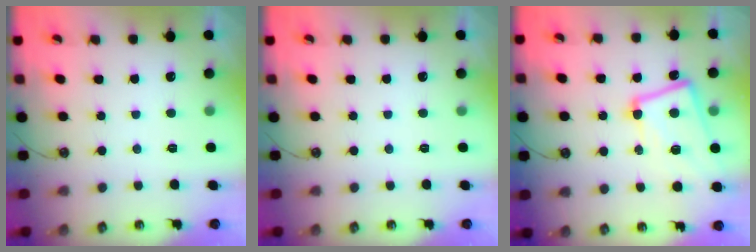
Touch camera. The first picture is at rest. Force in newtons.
{"total": 0.0}
{"total": 8.3, "press": 8.1, "slide": 1.7}